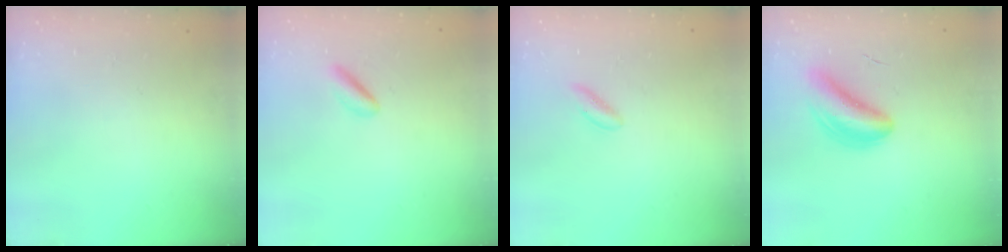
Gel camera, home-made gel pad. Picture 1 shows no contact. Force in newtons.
{"total": 2.5, "press": 2.3, "slide": 1.0}
{"total": 2.3, "press": 2.2, "slide": 0.9}
{"total": 4.8, "press": 4.4, "slide": 1.9}